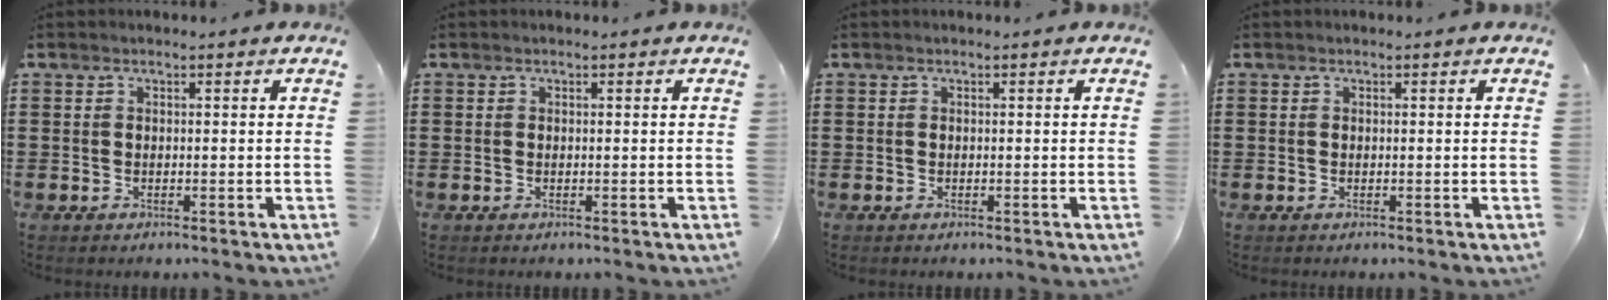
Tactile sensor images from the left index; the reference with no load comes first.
{"total": 0.0}
{"total": 0.0}
{"total": 0.0}